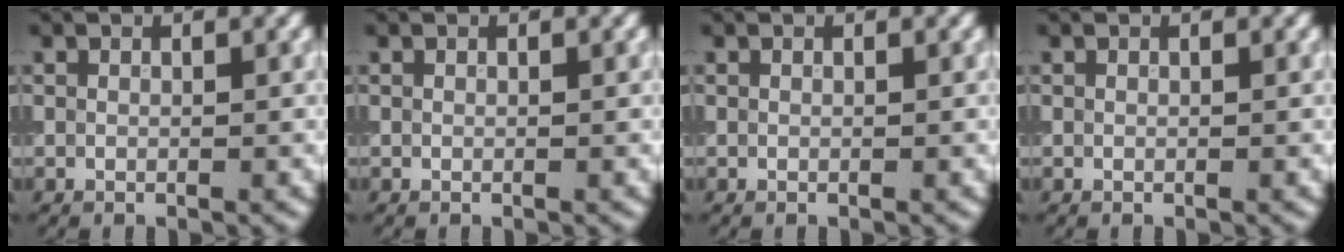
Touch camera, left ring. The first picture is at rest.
{"total": 0.0}
{"total": 0.0}
{"total": 0.0}